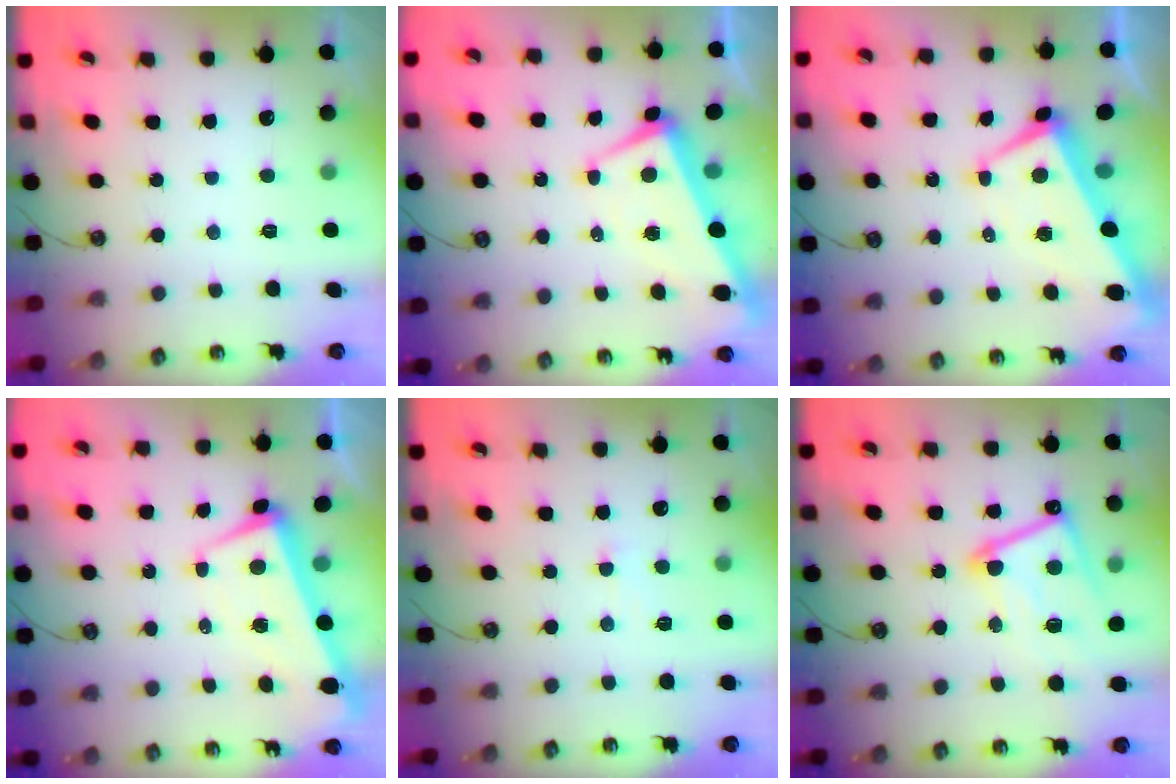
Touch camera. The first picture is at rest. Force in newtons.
{"total": 1.1, "press": 0.6, "slide": 0.9}
{"total": 2.2, "press": 1.9, "slide": 1.1}
{"total": 3.0, "press": 2.1, "slide": 2.0}
{"total": 1.2, "press": 0.9, "slide": 0.7}
{"total": 12.4, "press": 12.4, "slide": 0.7}